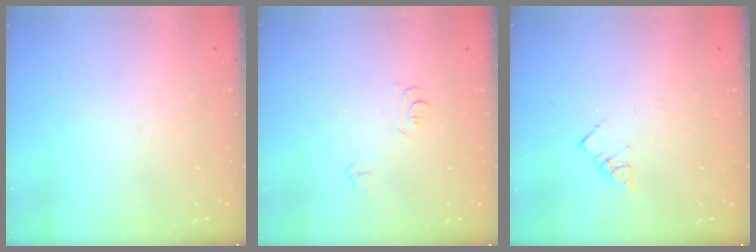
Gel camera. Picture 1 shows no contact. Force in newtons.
{"total": 4.9, "press": 4.9, "slide": 0.7}
{"total": 4.5, "press": 4.5, "slide": 0.4}